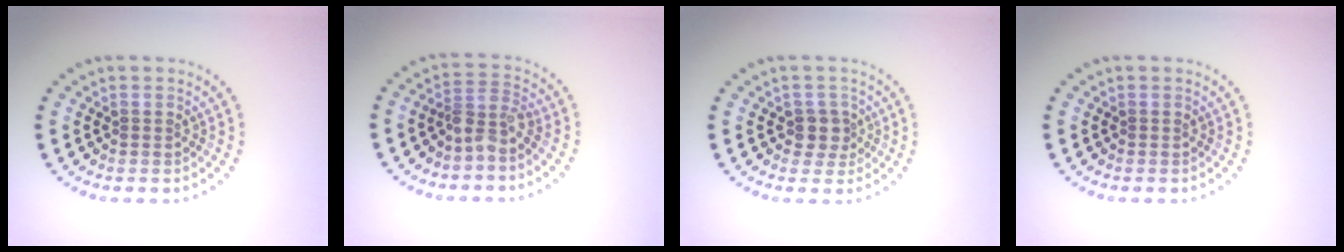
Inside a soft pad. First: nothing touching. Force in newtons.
{"total": 2.4, "press": 1.9, "slide": 1.4}
{"total": 2.1, "press": 1.7, "slide": 1.2}
{"total": 0.0}